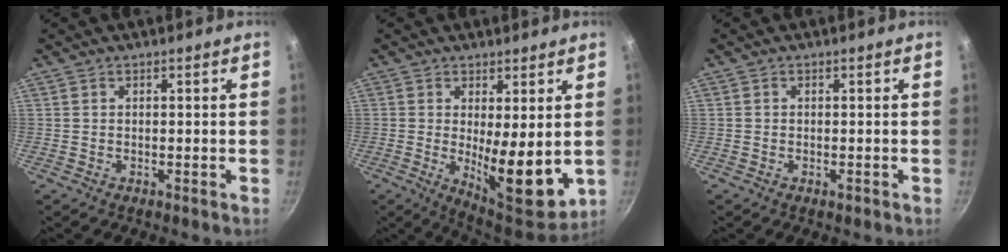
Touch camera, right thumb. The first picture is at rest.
{"total": 12.1, "force": [0.2, 4.3, 11.4], "torque": [-0.143, -0.032, 0.017]}
{"total": 0.8, "force": [-0.4, 0.5, 0.5], "torque": [-0.007, 0.002, -0.009]}